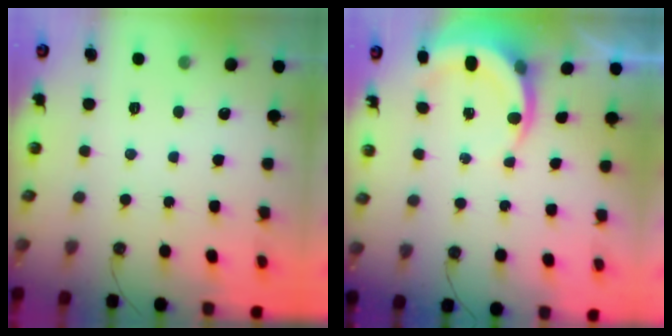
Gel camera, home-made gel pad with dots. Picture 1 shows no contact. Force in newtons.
{"total": 5.2, "press": 5.2, "slide": 0.6}